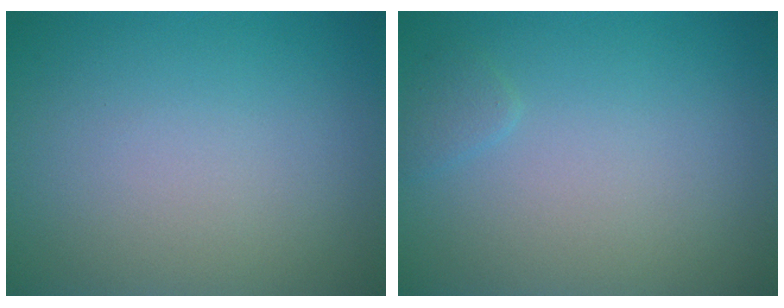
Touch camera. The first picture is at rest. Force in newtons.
{"total": 0.8, "press": 0.8, "slide": 0.1}